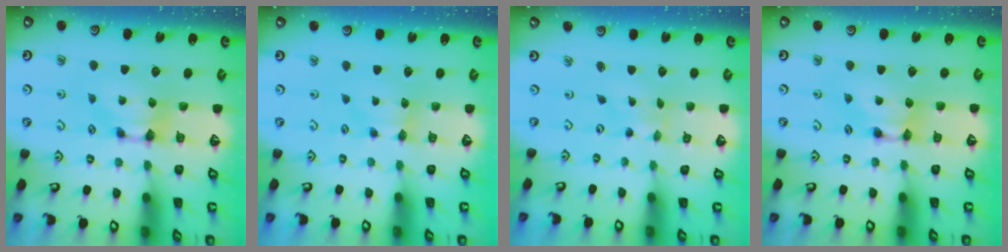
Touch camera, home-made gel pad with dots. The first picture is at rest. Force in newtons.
{"total": 1.8, "press": 1.7, "slide": 0.6}
{"total": 5.1, "press": 5.0, "slide": 0.9}
{"total": 1.7, "press": 1.7, "slide": 0.2}